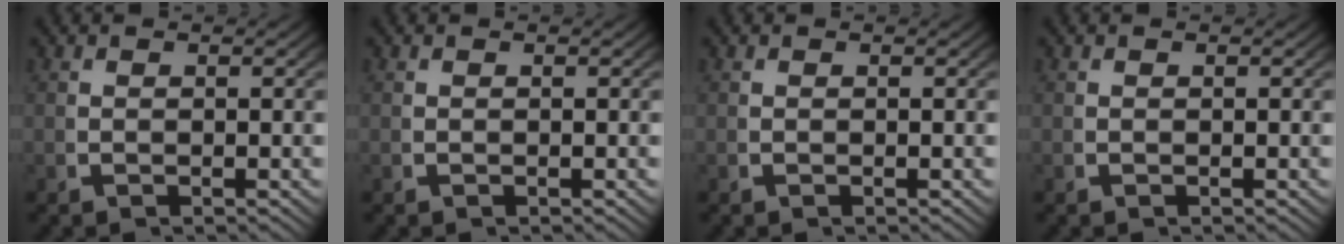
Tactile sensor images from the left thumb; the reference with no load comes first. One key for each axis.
{"total": 0.0}
{"total": 0.0}
{"total": 0.0}